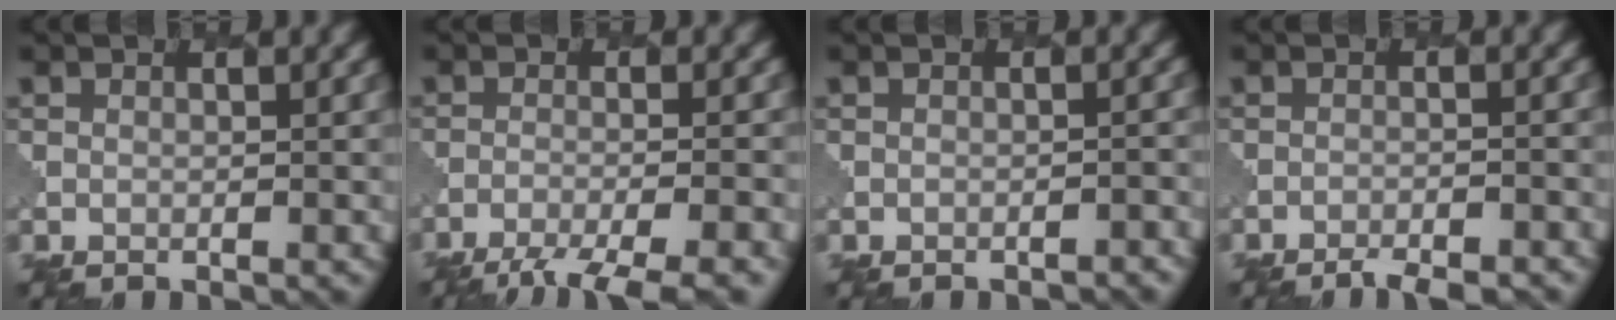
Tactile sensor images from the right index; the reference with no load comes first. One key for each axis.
{"total": 6.6, "fx": -5.3, "fy": 1.2, "fz": 3.8, "tx": -0.055, "ty": -0.017, "tz": -0.084}
{"total": 2.2, "fx": -2.0, "fy": 0.4, "fz": 0.6, "tx": 0.001, "ty": 0.011, "tz": -0.023}
{"total": 4.0, "fx": -3.7, "fy": 0.8, "fz": 1.5, "tx": -0.019, "ty": -0.006, "tz": -0.050}